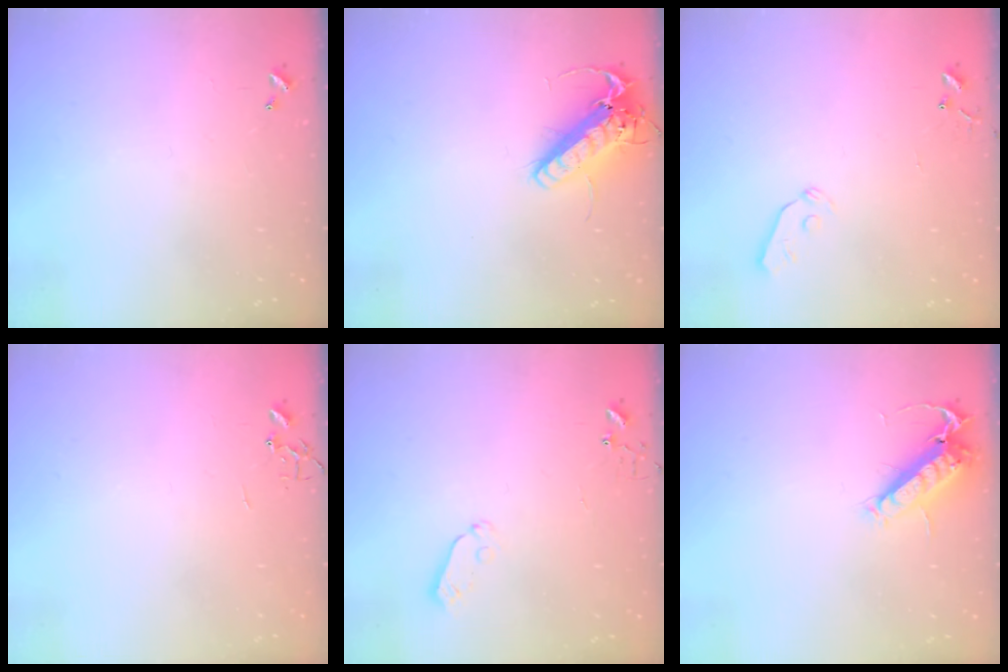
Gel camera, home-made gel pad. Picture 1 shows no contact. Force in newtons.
{"total": 15.6, "press": 15.3, "slide": 3.2}
{"total": 3.8, "press": 3.7, "slide": 0.7}
{"total": 0.0}
{"total": 5.0, "press": 5.0, "slide": 0.4}
{"total": 13.1, "press": 13.0, "slide": 2.0}